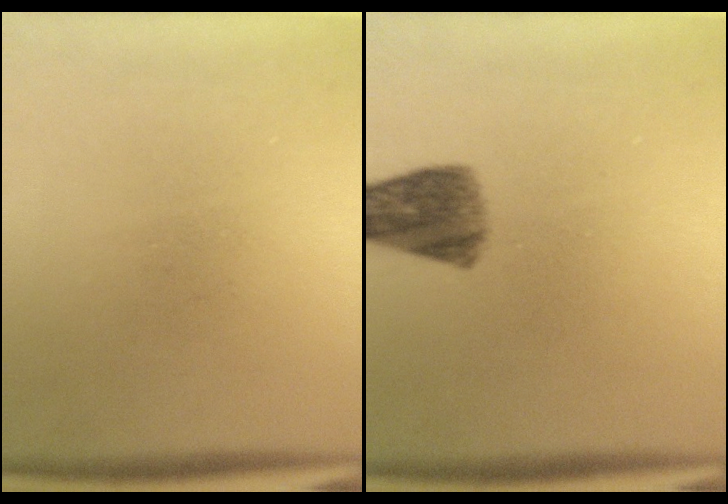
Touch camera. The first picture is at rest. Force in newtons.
{"total": 7.1}